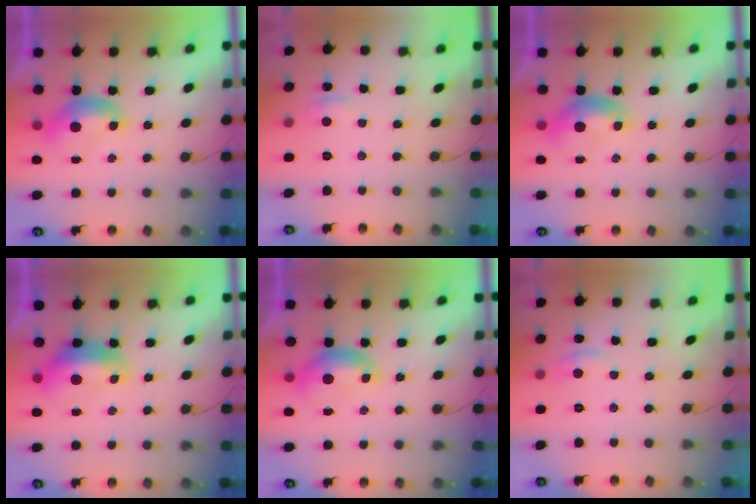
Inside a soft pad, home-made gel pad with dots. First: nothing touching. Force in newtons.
{"total": 2.1, "press": 2.0, "slide": 0.6}
{"total": 0.0}
{"total": 2.2, "press": 2.0, "slide": 0.9}
{"total": 0.0}
{"total": 0.7, "press": 0.3, "slide": 0.6}